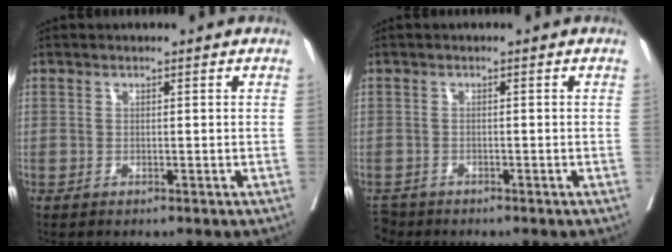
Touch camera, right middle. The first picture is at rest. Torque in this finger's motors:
{"motor_torque": [-0.30, 0.05, -0.10, -0.02]}